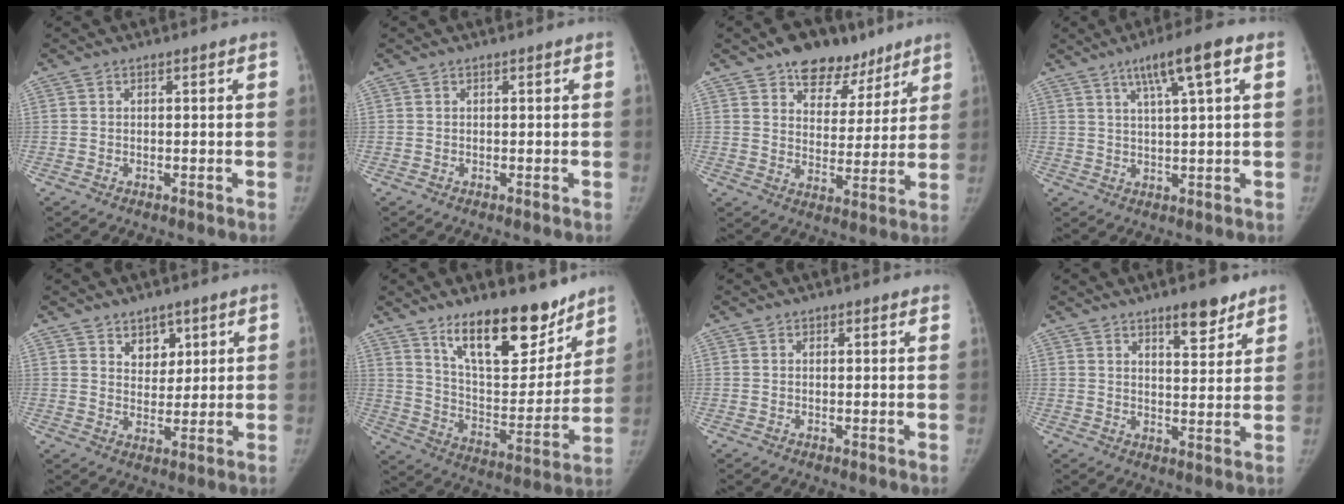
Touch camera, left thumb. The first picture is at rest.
{"total": 0.0}
{"total": 13.9, "force": [9.6, 8.2, 5.9], "torque": [-0.027, -0.040, 0.145]}
{"total": 8.8, "force": [4.1, 0.8, 7.7], "torque": [-0.130, -0.001, 0.067]}
{"total": 5.1, "force": [2.9, 3.6, 2.2], "torque": [-0.001, -0.020, 0.050]}
{"total": 20.2, "force": [14.0, 8.2, 12.0], "torque": [-0.132, -0.093, 0.231]}
{"total": 1.0, "force": [0.8, 0.5, 0.3], "torque": [0.003, -0.004, 0.006]}
{"total": 7.2, "force": [5.2, 2.5, 4.4], "torque": [-0.042, -0.035, 0.076]}